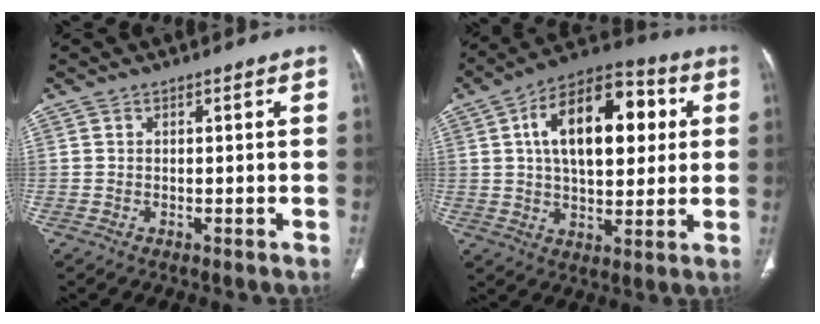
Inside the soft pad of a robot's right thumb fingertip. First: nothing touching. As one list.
[{"total": 19.8, "force": [4.6, 10.7, 16.0], "torque": [-0.220, 0.015, 0.066]}]